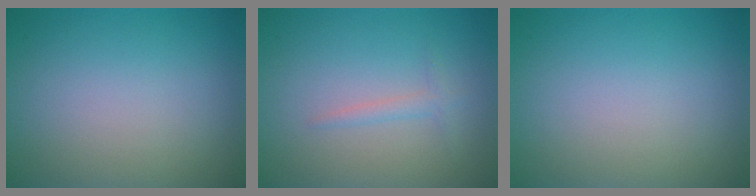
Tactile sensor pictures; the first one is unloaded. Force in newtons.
{"total": 1.1, "press": 1.1, "slide": 0.0}
{"total": 0.0}